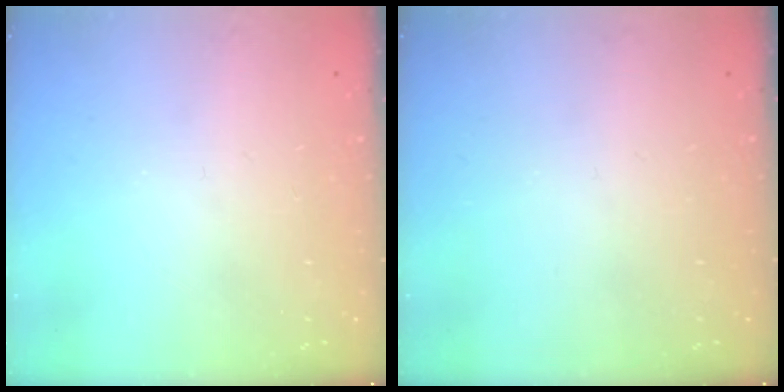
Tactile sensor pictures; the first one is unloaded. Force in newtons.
{"total": 0.0}